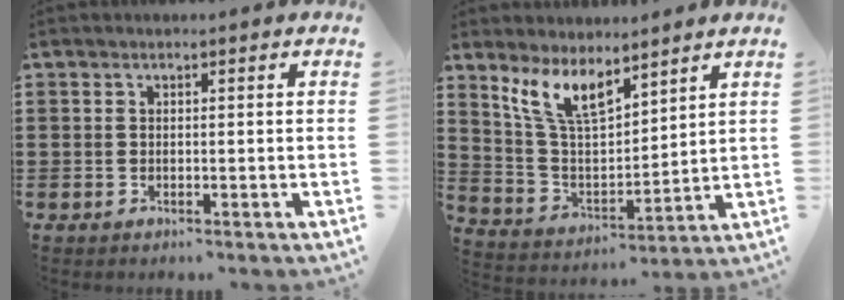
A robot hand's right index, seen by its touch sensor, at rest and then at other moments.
{"total": 8.8, "force": [6.6, 2.7, 5.1], "torque": [-0.121, -0.021, 0.124]}